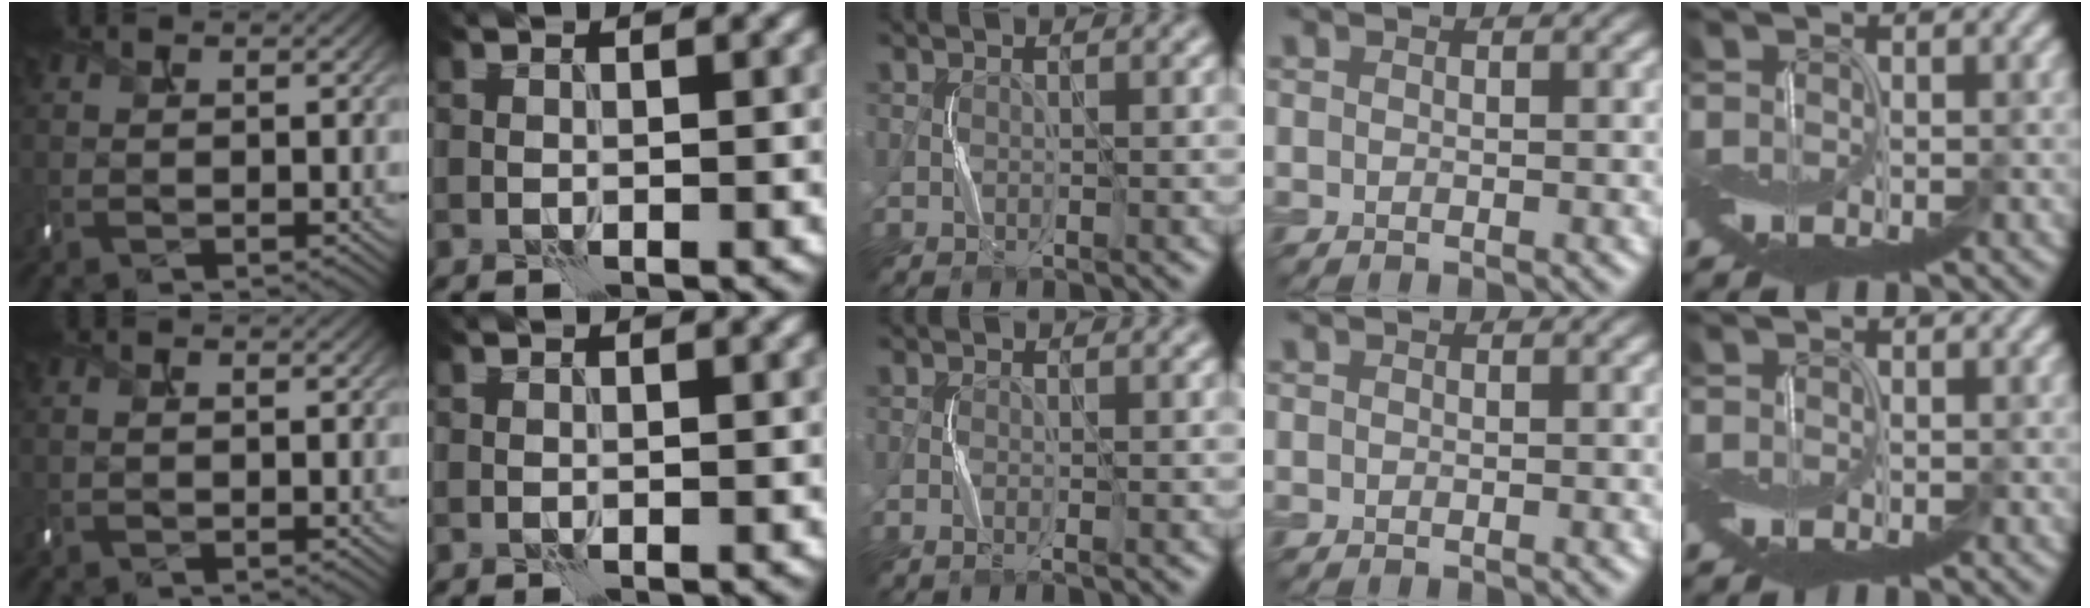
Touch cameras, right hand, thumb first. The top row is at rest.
{"thumb": {"total": 0.5, "force": [0.1, 0.2, 0.5], "torque": [-0.012, 0.001, 0.002]}, "middle": {"total": 0.8, "force": [-0.4, 0.2, 0.7], "torque": [-0.015, -0.003, -0.009]}}